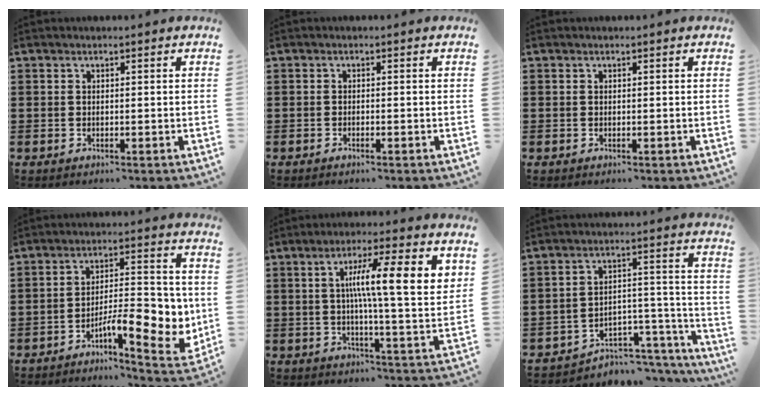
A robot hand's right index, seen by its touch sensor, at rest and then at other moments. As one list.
[{"total": 0.6, "force": [-0.5, 0.0, 0.4], "torque": [-0.008, -0.002, -0.010]}, {"total": 0.0}, {"total": 11.0, "force": [-3.3, 4.4, 9.6], "torque": [-0.121, -0.001, -0.051]}, {"total": 11.1, "force": [3.4, 1.5, 10.5], "torque": [-0.187, 0.000, 0.048]}, {"total": 5.3, "force": [-4.5, 2.4, 1.3], "torque": [-0.023, 0.011, -0.086]}]